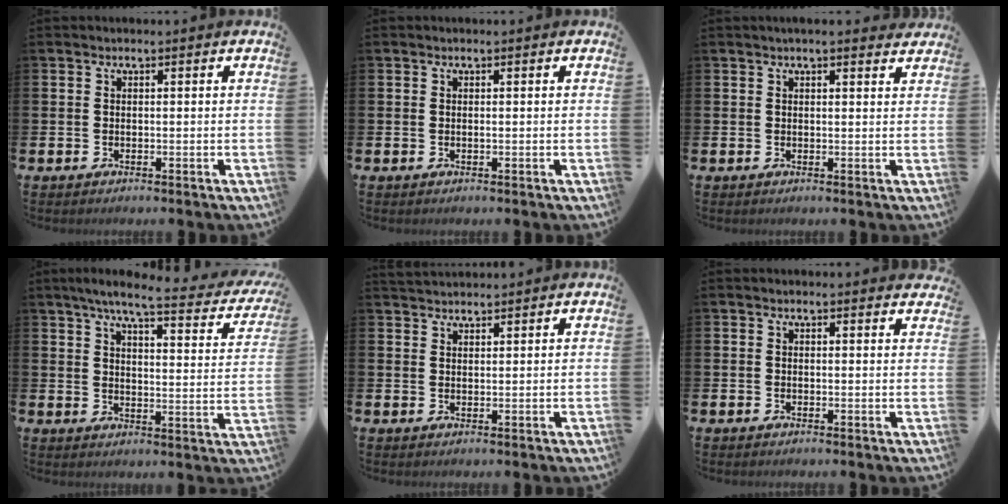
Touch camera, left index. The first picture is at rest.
{"total": 0.0}
{"total": 1.9, "force": [1.9, 0.2, 0.4], "torque": [0.000, -0.008, 0.031]}
{"total": 6.6, "force": [5.3, 0.8, 3.8], "torque": [-0.082, -0.032, 0.082]}
{"total": 2.3, "force": [2.2, 0.4, 0.0], "torque": [0.004, -0.011, 0.040]}
{"total": 0.9, "force": [0.9, 0.0, 0.1], "torque": [-0.002, -0.001, 0.017]}